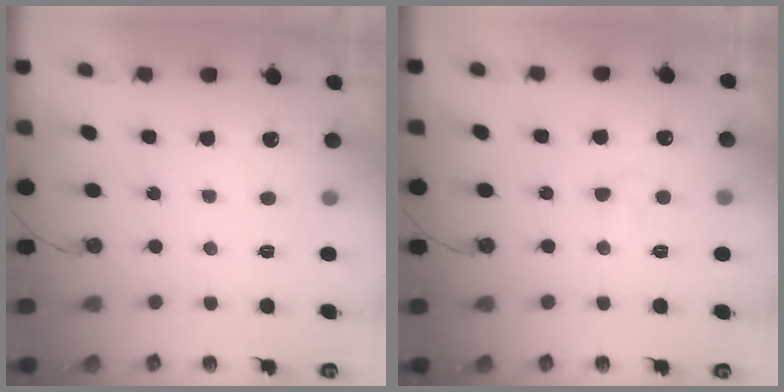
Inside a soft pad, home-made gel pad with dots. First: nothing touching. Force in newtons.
{"total": 5.7, "press": 5.7, "slide": 0.5}